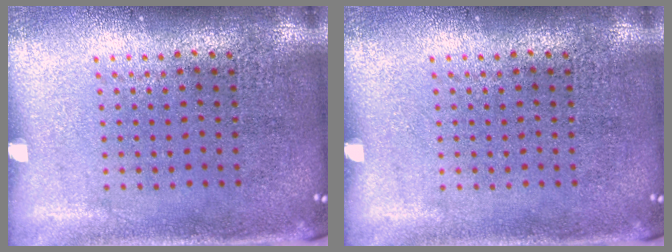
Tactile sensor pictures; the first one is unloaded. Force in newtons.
{"total": 0.0}